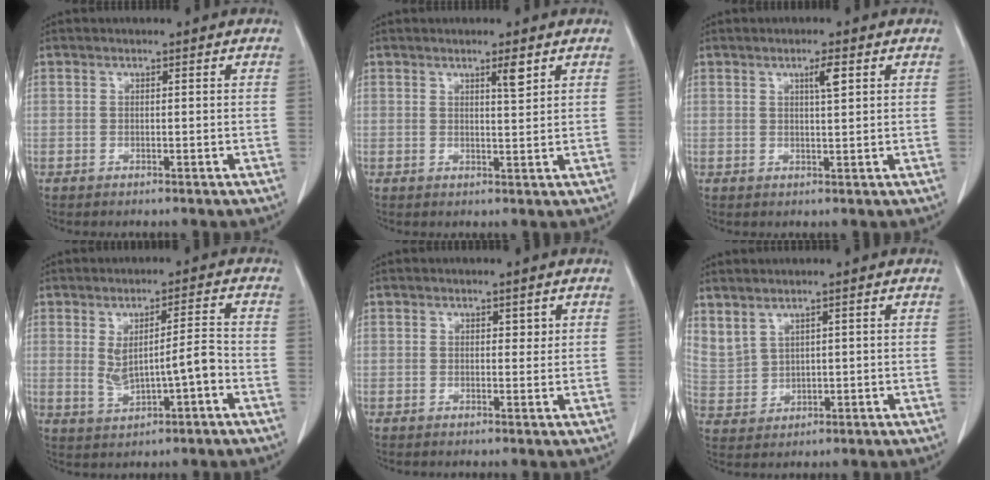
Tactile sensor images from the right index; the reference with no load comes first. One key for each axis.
{"total": 2.2, "fx": 1.4, "fy": 0.1, "fz": 1.7, "tx": -0.031, "ty": -0.005, "tz": 0.022}
{"total": 2.4, "fx": 1.1, "fy": 0.1, "fz": 2.2, "tx": -0.039, "ty": -0.002, "tz": 0.018}
{"total": 6.0, "fx": -0.7, "fy": 1.2, "fz": 5.9, "tx": -0.102, "ty": 0.011, "tz": 0.001}
{"total": 1.2, "fx": 0.6, "fy": 0.7, "fz": 0.7, "tx": -0.005, "ty": -0.003, "tz": 0.008}
{"total": 8.0, "fx": 5.3, "fy": 4.2, "fz": 4.2, "tx": -0.128, "ty": 0.006, "tz": 0.133}